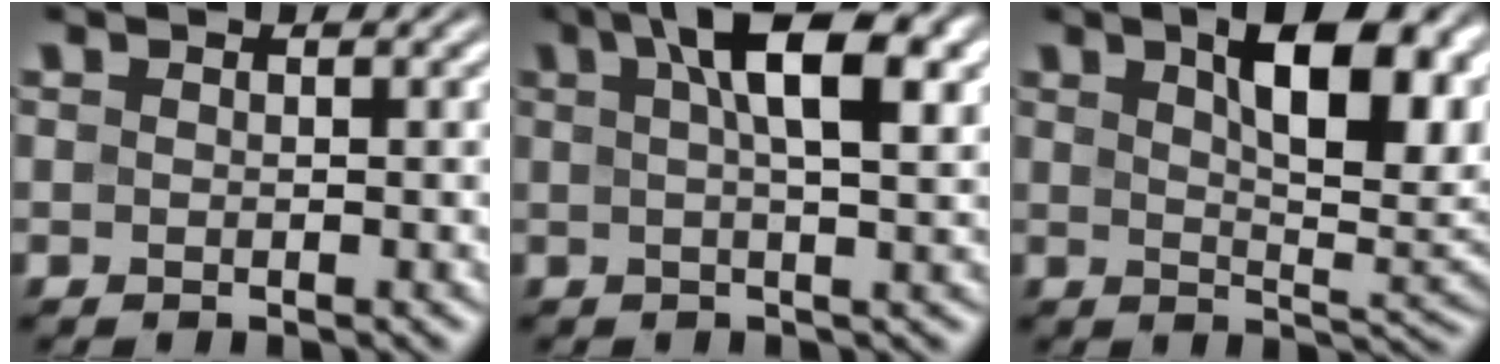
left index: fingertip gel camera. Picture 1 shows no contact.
{"total": 8.6, "force": [3.3, 2.7, 7.4], "torque": [-0.090, 0.022, 0.036]}
{"total": 10.7, "force": [4.4, 3.8, 8.9], "torque": [-0.128, 0.005, 0.069]}